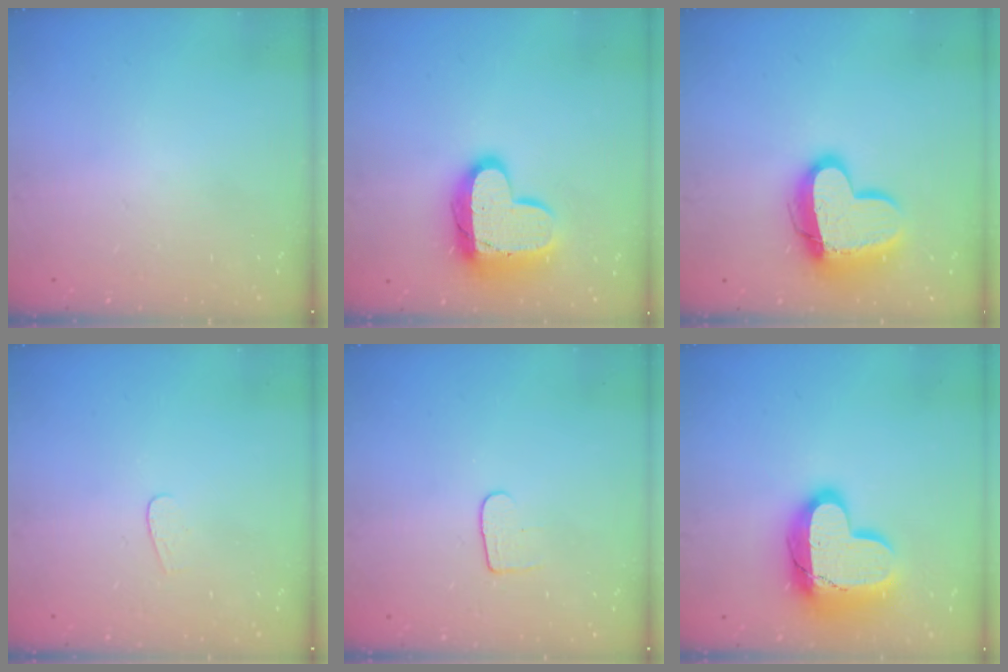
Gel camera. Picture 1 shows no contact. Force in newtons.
{"total": 16.3, "press": 16.2, "slide": 1.4}
{"total": 16.9, "press": 16.8, "slide": 1.5}
{"total": 3.5, "press": 3.5, "slide": 0.3}
{"total": 5.1, "press": 5.1, "slide": 0.4}
{"total": 24.2, "press": 24.2, "slide": 1.6}